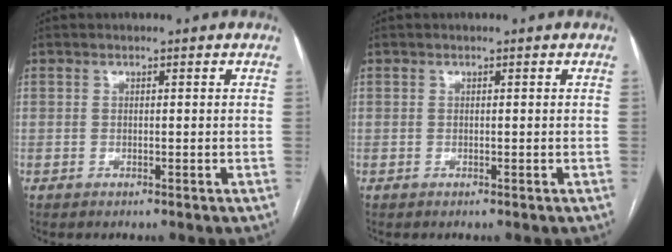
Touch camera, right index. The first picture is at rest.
{"total": 0.0}